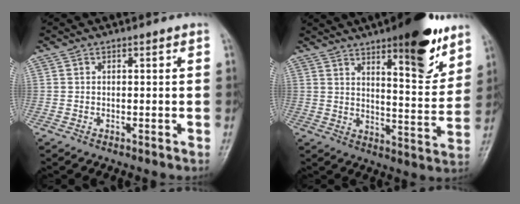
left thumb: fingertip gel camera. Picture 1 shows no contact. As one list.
[{"total": 16.3, "force": [10.2, 4.7, 11.9], "torque": [-0.132, -0.059, 0.151]}]